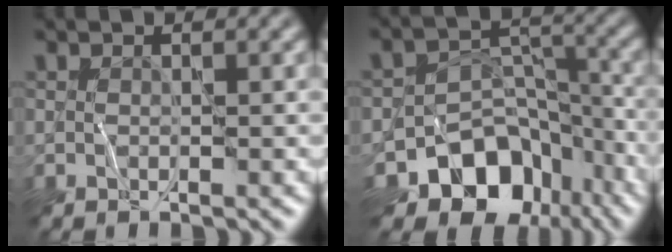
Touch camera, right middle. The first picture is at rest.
{"total": 10.7, "force": [-6.6, 7.3, 4.3], "torque": [-0.052, -0.002, -0.098]}